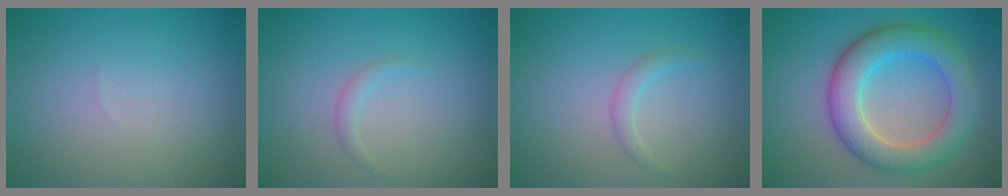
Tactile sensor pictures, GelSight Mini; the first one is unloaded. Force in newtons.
{"total": 0.9, "press": 0.9, "slide": 0.0}
{"total": 1.2, "press": 1.2, "slide": 0.0}
{"total": 6.7, "press": 6.7, "slide": 0.2}